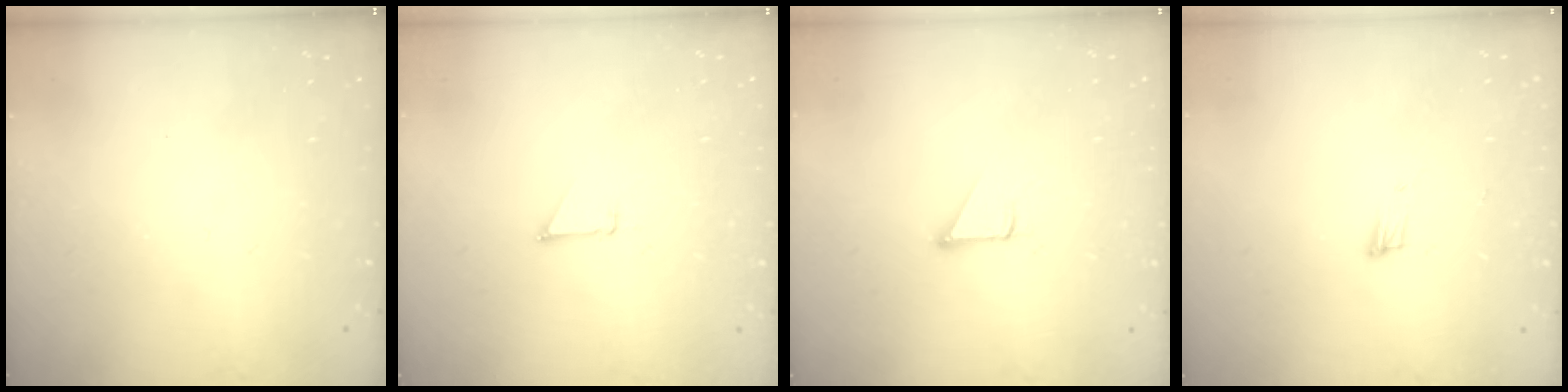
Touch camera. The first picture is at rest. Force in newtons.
{"total": 0.8, "press": 0.8, "slide": 0.1}
{"total": 1.6, "press": 1.6, "slide": 0.2}
{"total": 5.1, "press": 4.9, "slide": 1.1}